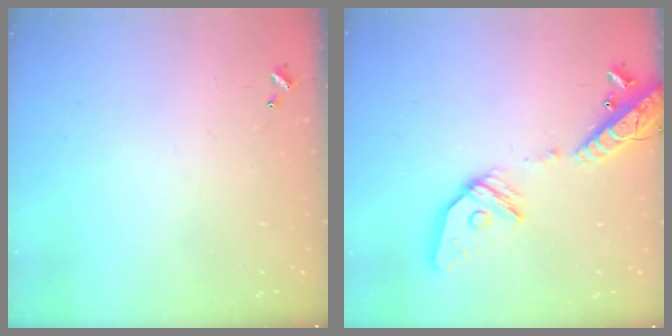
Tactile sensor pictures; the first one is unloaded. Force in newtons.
{"total": 18.3, "press": 17.9, "slide": 3.6}